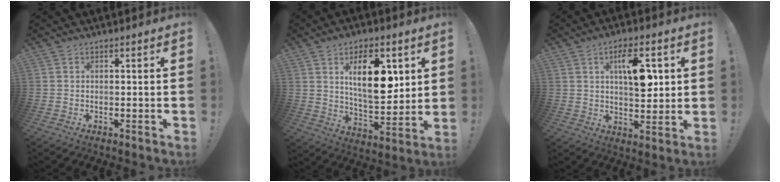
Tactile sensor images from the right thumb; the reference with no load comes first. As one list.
[{"total": 16.6, "force": [5.7, 7.8, 13.5], "torque": [-0.204, -0.016, 0.092]}, {"total": 11.5, "force": [3.8, 5.2, 9.5], "torque": [-0.126, -0.008, 0.059]}]